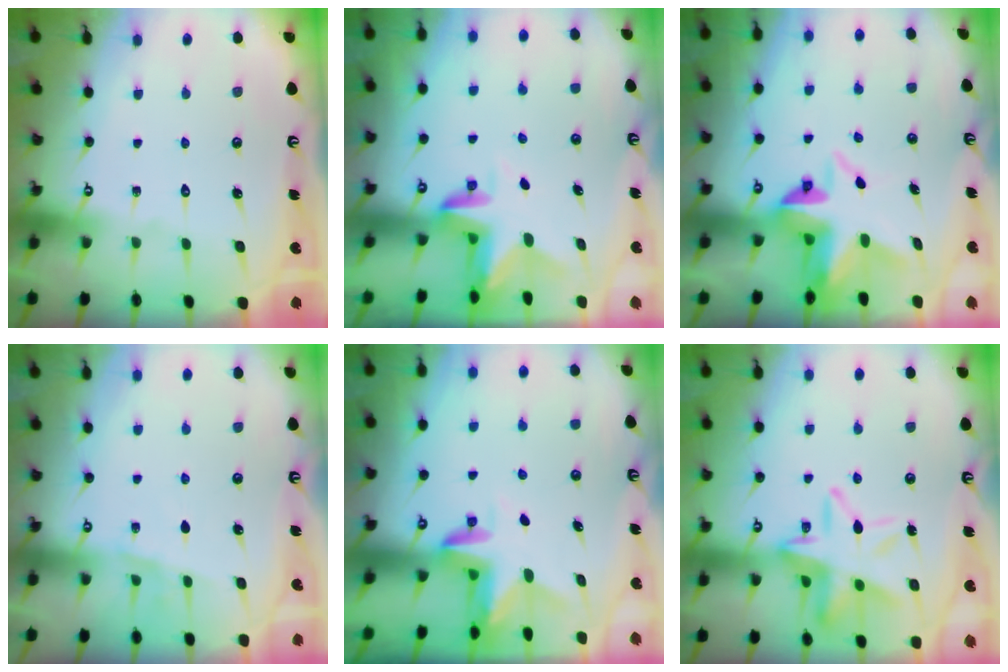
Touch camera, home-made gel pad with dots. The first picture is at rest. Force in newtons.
{"total": 3.3, "press": 3.2, "slide": 0.3}
{"total": 6.4, "press": 6.4, "slide": 0.6}
{"total": 5.4, "press": 5.3, "slide": 1.4}
{"total": 2.9, "press": 2.9, "slide": 0.2}
{"total": 14.9, "press": 14.9, "slide": 1.5}